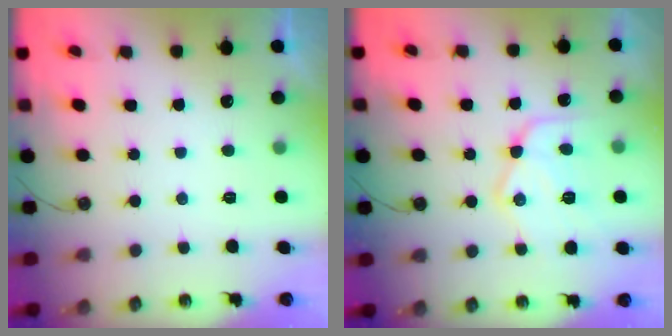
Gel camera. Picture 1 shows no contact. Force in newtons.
{"total": 16.7, "press": 16.6, "slide": 1.4}